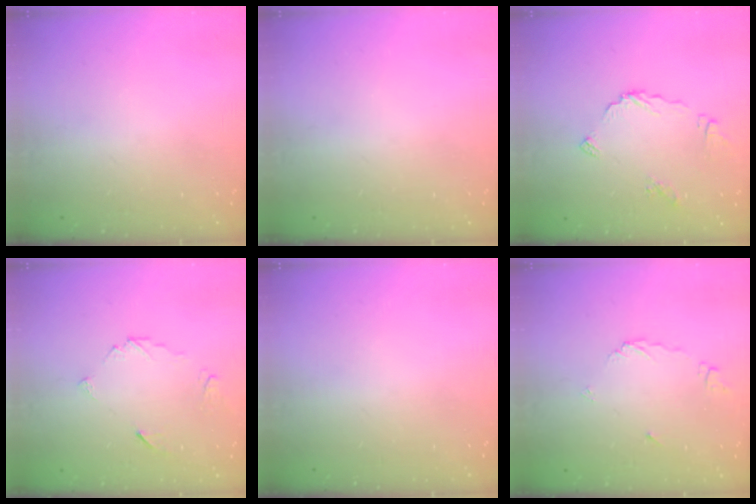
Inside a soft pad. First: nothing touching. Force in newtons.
{"total": 0.0}
{"total": 8.0, "press": 8.0, "slide": 0.9}
{"total": 4.9, "press": 4.8, "slide": 0.6}
{"total": 0.0}
{"total": 5.9, "press": 5.9, "slide": 0.3}